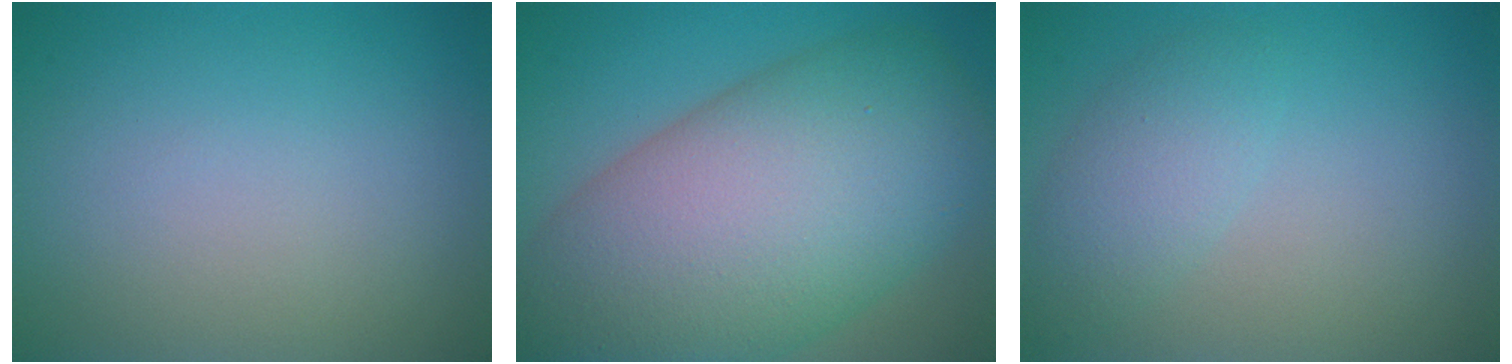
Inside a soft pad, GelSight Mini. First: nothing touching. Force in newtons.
{"total": 15.7, "press": 15.6, "slide": 0.7}
{"total": 2.8, "press": 2.8, "slide": 0.1}